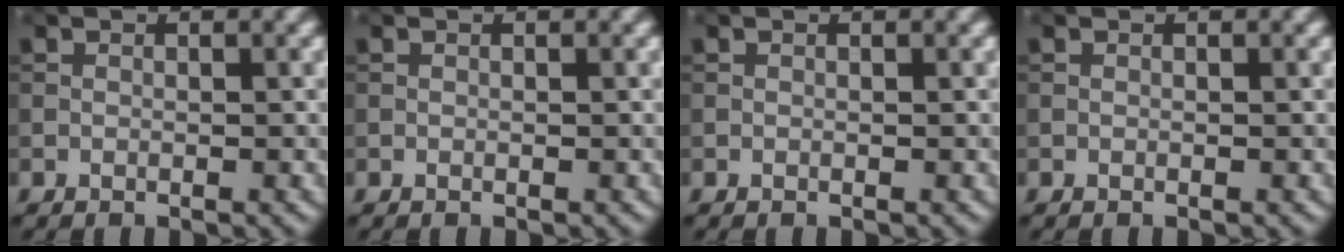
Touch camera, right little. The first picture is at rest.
{"total": 0.0}
{"total": 0.0}
{"total": 0.0}